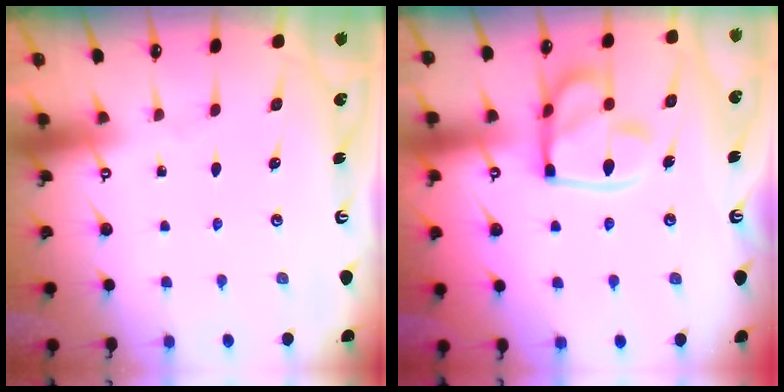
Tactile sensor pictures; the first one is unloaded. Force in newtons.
{"total": 15.6, "press": 15.5, "slide": 1.6}